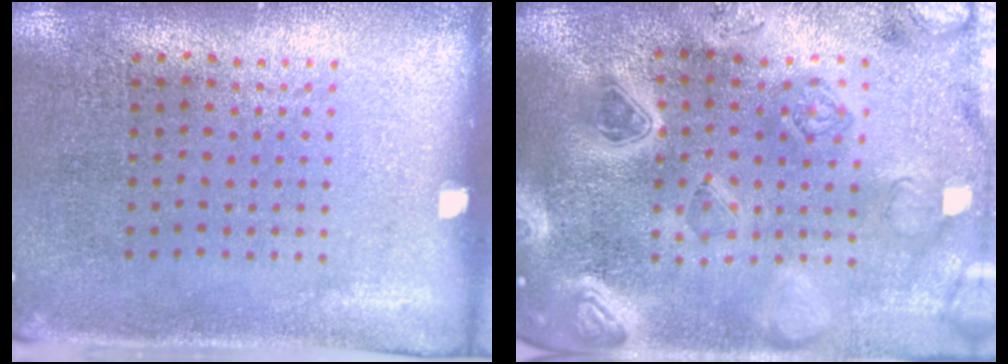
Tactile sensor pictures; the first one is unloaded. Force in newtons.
{"total": 4.4, "press": 3.9, "slide": 2.0}